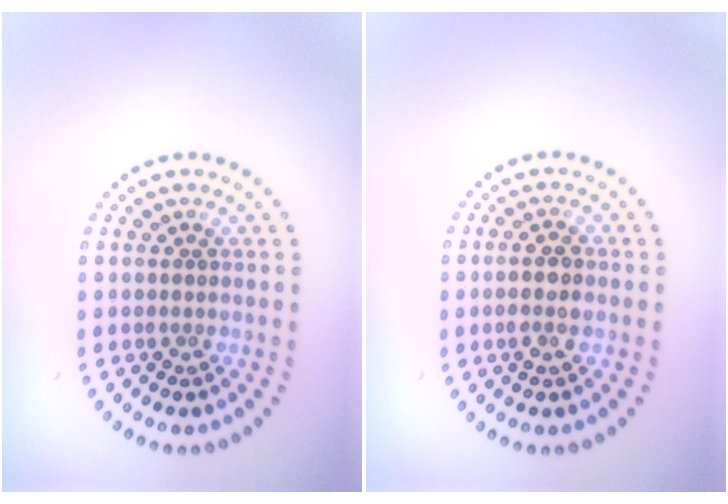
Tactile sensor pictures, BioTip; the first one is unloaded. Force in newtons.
{"total": 2.1, "press": 2.0, "slide": 0.4}